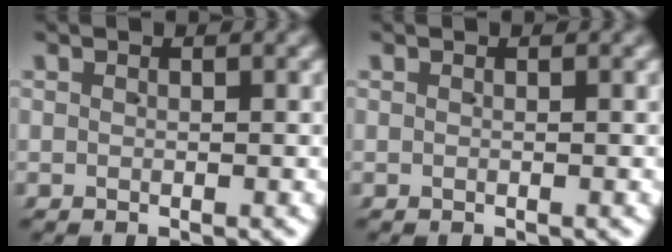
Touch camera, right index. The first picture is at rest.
{"total": 0.0}